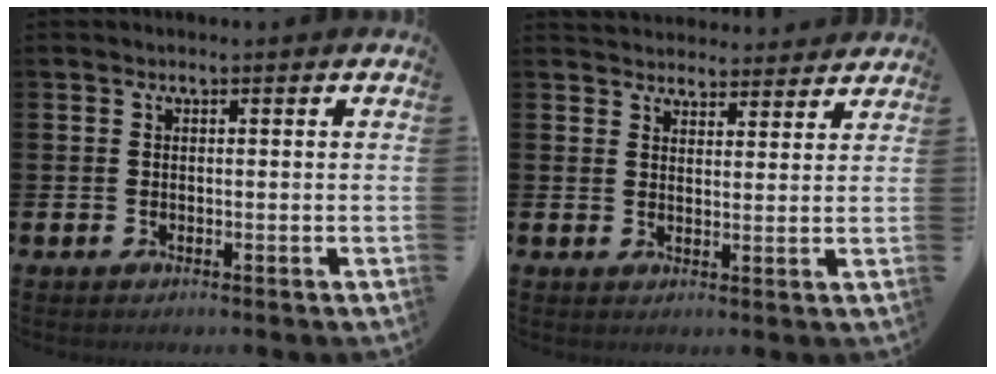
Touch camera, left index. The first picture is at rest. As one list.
[{"total": 3.6, "force": [3.5, 0.9, -0.5], "torque": [-0.001, -0.020, 0.063]}]